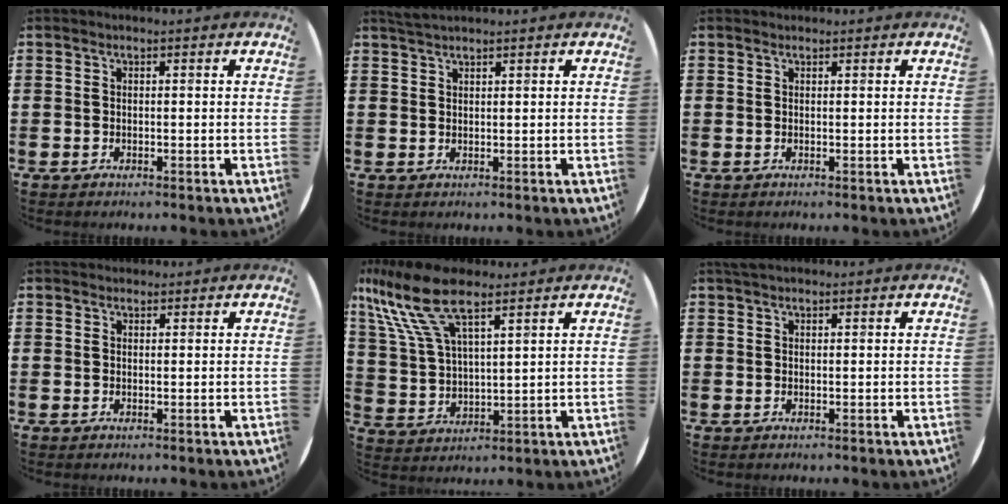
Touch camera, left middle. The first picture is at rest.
{"total": 1.5, "force": [1.5, 0.0, 0.4], "torque": [-0.008, 0.002, 0.028]}
{"total": 0.0}
{"total": 0.8, "force": [0.8, 0.3, -0.1], "torque": [0.009, 0.000, 0.013]}
{"total": 11.8, "force": [8.5, 3.5, 7.5], "torque": [-0.174, -0.010, 0.154]}
{"total": 1.2, "force": [1.1, 0.3, 0.4], "torque": [-0.009, 0.004, 0.020]}